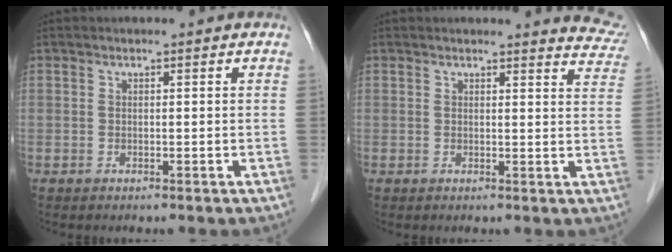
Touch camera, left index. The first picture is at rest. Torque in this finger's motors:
{"motor_torque": [0.38, -0.26, 0.02, 0.00]}